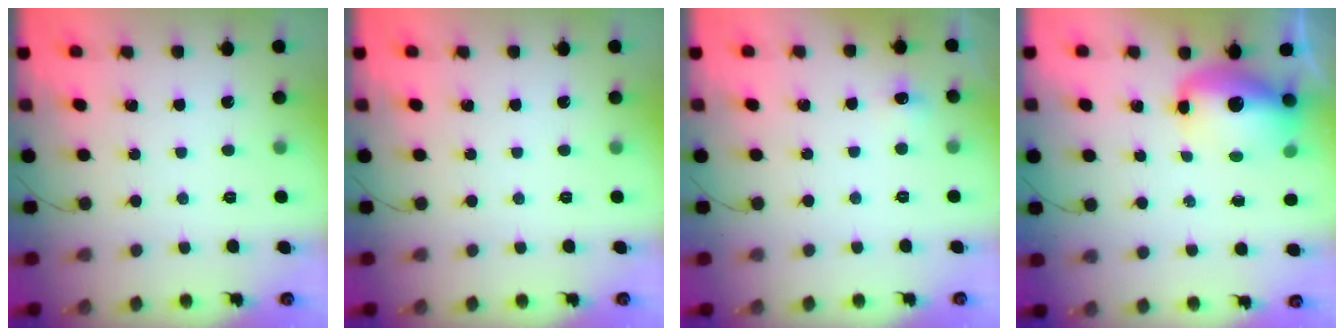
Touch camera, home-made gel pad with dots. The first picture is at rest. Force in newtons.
{"total": 0.0}
{"total": 4.6, "press": 4.4, "slide": 1.2}
{"total": 12.3, "press": 11.9, "slide": 2.7}